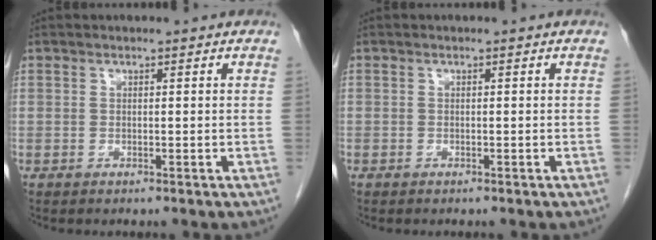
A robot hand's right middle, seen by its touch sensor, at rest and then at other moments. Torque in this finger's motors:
{"motor_torque": [0.68, -0.67, -0.23, -0.21]}